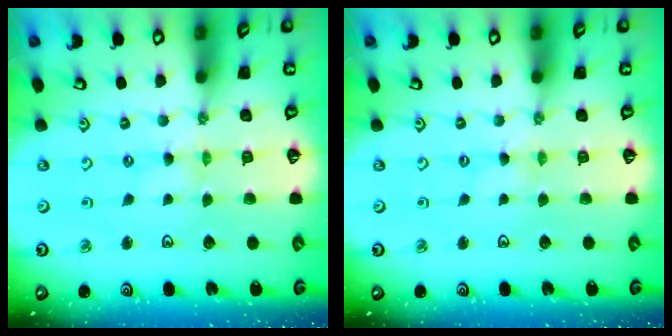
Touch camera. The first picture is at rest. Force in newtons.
{"total": 0.8, "press": 0.8, "slide": 0.1}